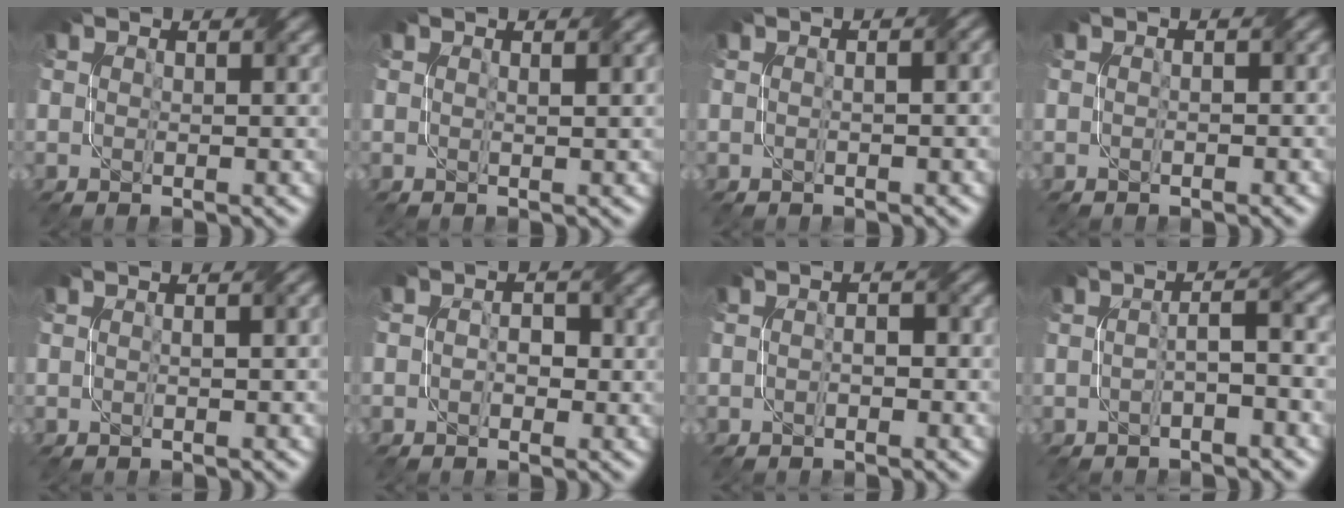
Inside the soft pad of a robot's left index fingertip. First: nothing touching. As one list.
[{"total": 1.3, "force": [0.5, 0.4, 1.1], "torque": [-0.013, 0.005, 0.003]}, {"total": 2.6, "force": [0.5, 1.2, 2.3], "torque": [-0.016, 0.012, -0.009]}, {"total": 0.6, "force": [-0.3, 0.1, 0.5], "torque": [-0.013, 0.000, -0.007]}, {"total": 2.0, "force": [0.4, 0.8, 1.9], "torque": [-0.017, 0.005, -0.004]}, {"total": 1.7, "force": [-0.3, 1.3, 1.1], "torque": [-0.003, 0.004, -0.013]}, {"total": 1.4, "force": [-0.5, 0.7, 1.2], "torque": [-0.022, 0.003, -0.012]}, {"total": 2.8, "force": [-0.8, 0.5, 2.7], "torque": [-0.046, 0.012, -0.016]}]